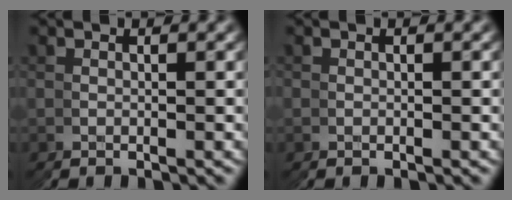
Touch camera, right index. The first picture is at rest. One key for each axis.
{"total": 0.7, "fx": -0.1, "fy": 0.4, "fz": -0.5, "tx": 0.008, "ty": -0.002, "tz": 0.000}